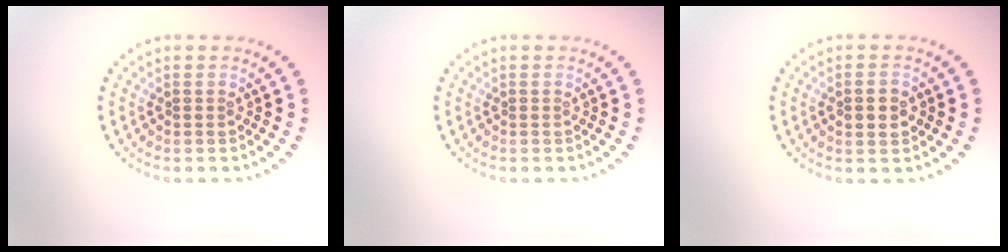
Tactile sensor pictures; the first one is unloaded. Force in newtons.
{"total": 0.0}
{"total": 2.6, "press": 2.6, "slide": 0.1}